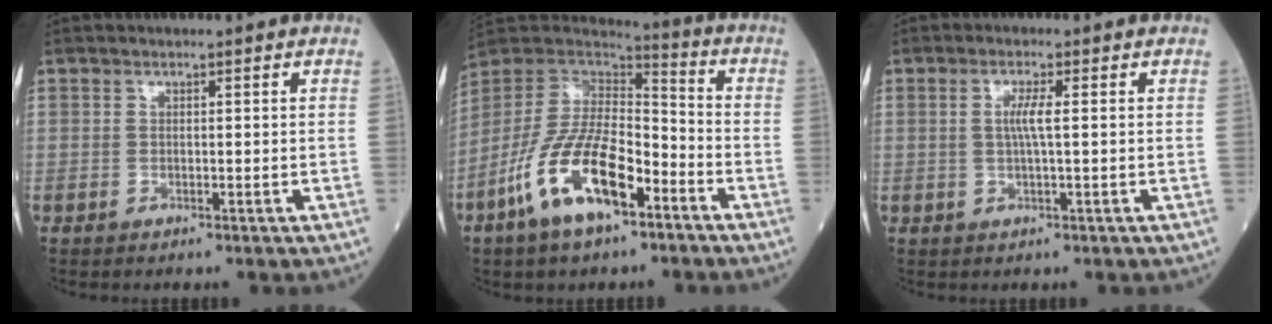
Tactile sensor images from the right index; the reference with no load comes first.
{"total": 16.0, "force": [-7.8, 5.9, 12.6], "torque": [-0.254, -0.001, -0.146]}
{"total": 2.8, "force": [0.3, -0.1, 2.8], "torque": [-0.057, -0.001, 0.004]}